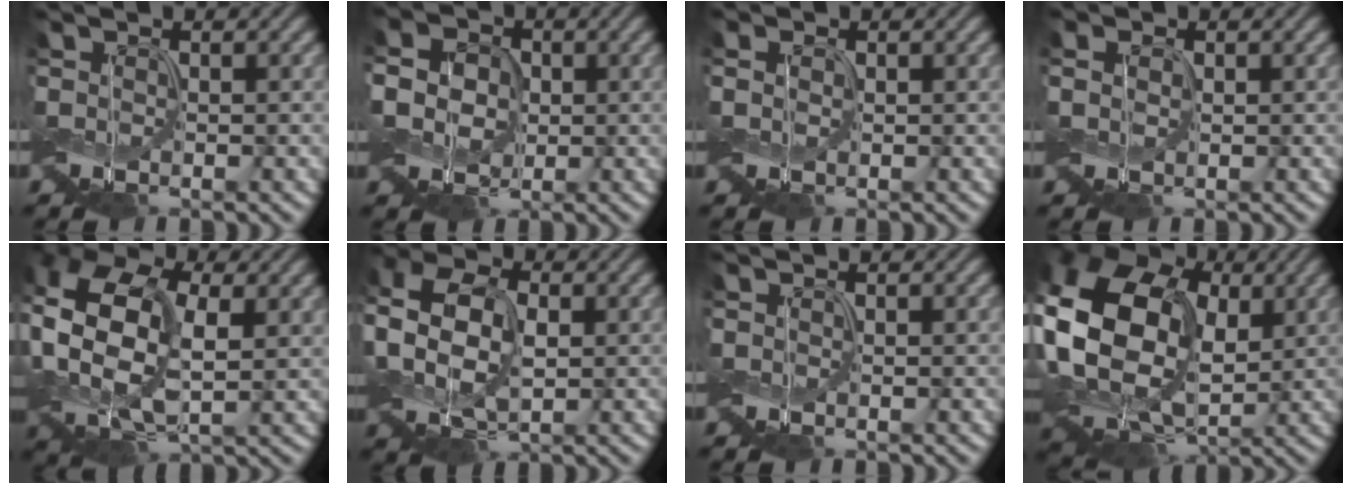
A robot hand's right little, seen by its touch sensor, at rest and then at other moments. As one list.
[{"total": 6.6, "force": [0.5, 5.5, 3.7], "torque": [-0.076, 0.023, -0.014]}, {"total": 0.8, "force": [0.0, 0.7, 0.5], "torque": [-0.014, 0.002, -0.003]}, {"total": 1.1, "force": [-0.1, 0.9, 0.7], "torque": [-0.018, 0.002, -0.005]}, {"total": 11.6, "force": [0.6, 7.6, 8.7], "torque": [-0.197, -0.014, 0.018]}, {"total": 8.1, "force": [-0.6, 5.5, 5.9], "torque": [-0.140, 0.001, -0.015]}, {"total": 0.0}, {"total": 15.7, "force": [1.6, 11.3, 10.7], "torque": [-0.214, 0.012, 0.032]}]